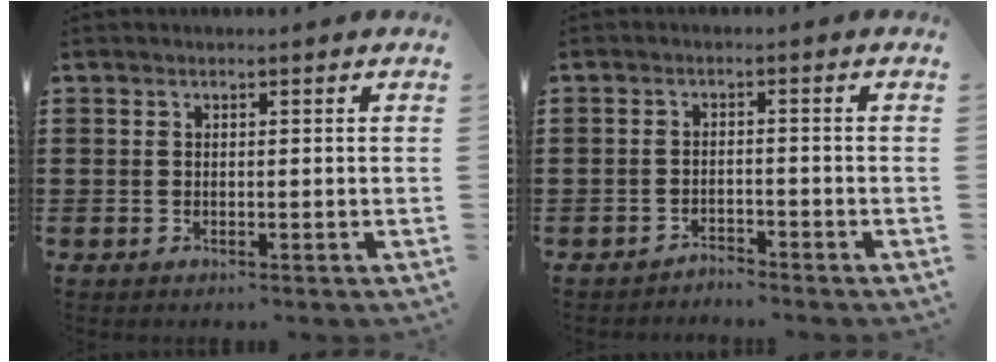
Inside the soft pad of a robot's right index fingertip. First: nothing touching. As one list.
[{"total": 2.0, "force": [-2.0, 0.0, -0.2], "torque": [-0.004, 0.002, -0.043]}]